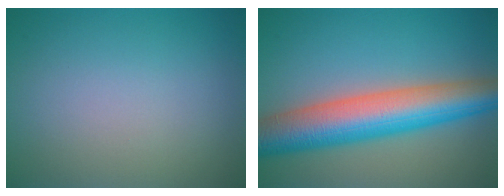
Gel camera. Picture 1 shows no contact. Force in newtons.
{"total": 9.9, "press": 9.9, "slide": 0.4}